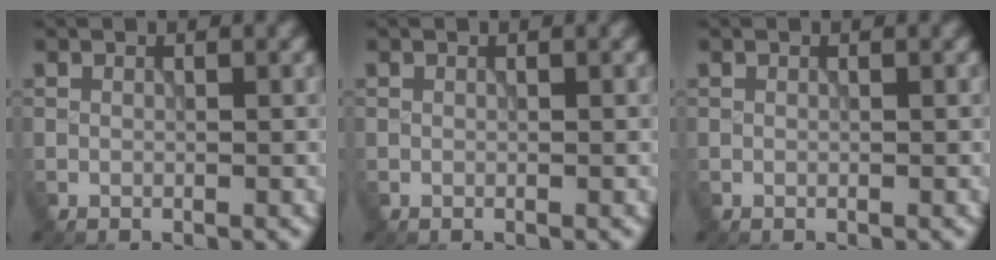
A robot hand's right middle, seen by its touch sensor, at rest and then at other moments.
{"total": 0.0}
{"total": 0.0}